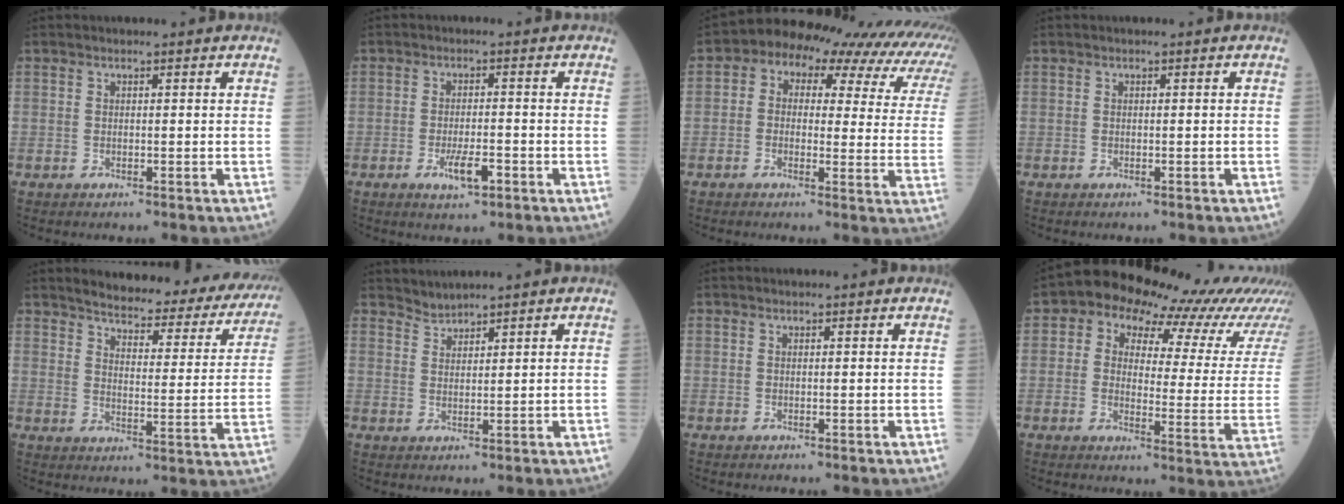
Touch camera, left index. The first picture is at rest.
{"total": 4.1, "force": [-1.9, 1.0, 3.4], "torque": [-0.066, -0.002, -0.029]}
{"total": 19.6, "force": [13.3, 8.4, 11.6], "torque": [-0.152, 0.052, 0.135]}
{"total": 0.0}
{"total": 23.5, "force": [21.6, 5.2, 7.8], "torque": [-0.086, -0.059, 0.249]}
{"total": 1.9, "force": [1.8, -0.4, -0.4], "torque": [0.001, 0.001, 0.043]}
{"total": 0.0}
{"total": 17.4, "force": [14.1, 5.8, 8.3], "torque": [-0.094, 0.001, 0.135]}